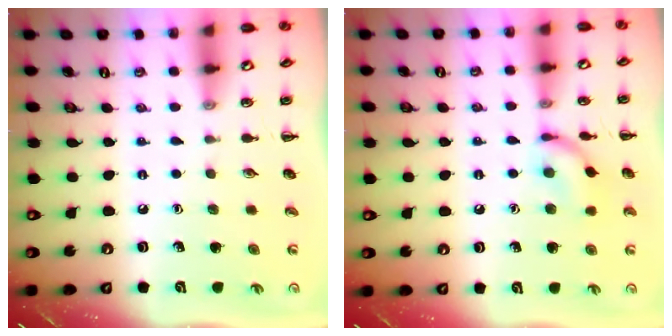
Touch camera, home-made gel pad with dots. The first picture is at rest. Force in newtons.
{"total": 10.1, "press": 10.1, "slide": 0.5}